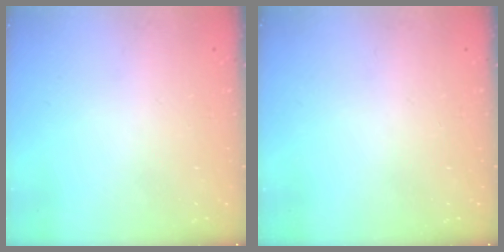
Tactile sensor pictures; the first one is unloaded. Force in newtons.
{"total": 0.0}